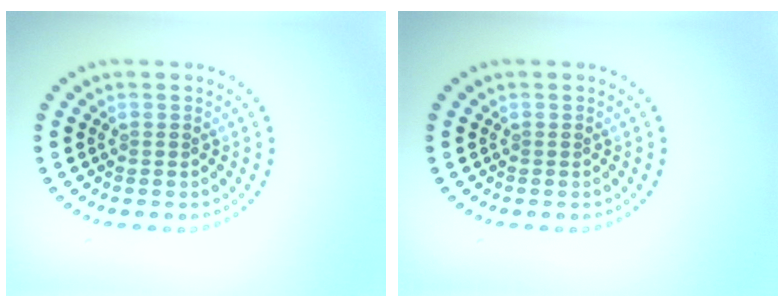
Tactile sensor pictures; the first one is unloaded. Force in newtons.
{"total": 0.0}